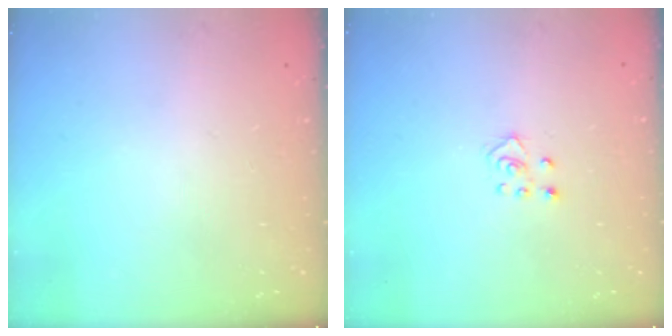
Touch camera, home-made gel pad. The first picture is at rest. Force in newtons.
{"total": 3.0, "press": 3.0, "slide": 0.3}